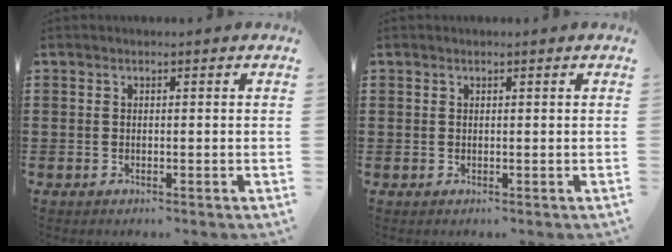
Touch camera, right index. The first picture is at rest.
{"total": 0.7, "force": [0.4, 0.5, 0.0], "torque": [-0.002, 0.002, 0.007]}